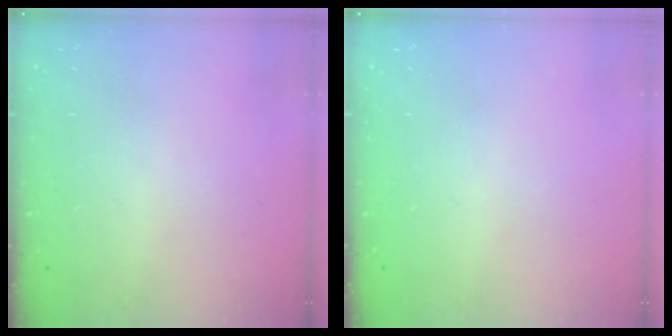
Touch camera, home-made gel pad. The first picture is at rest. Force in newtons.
{"total": 0.0}